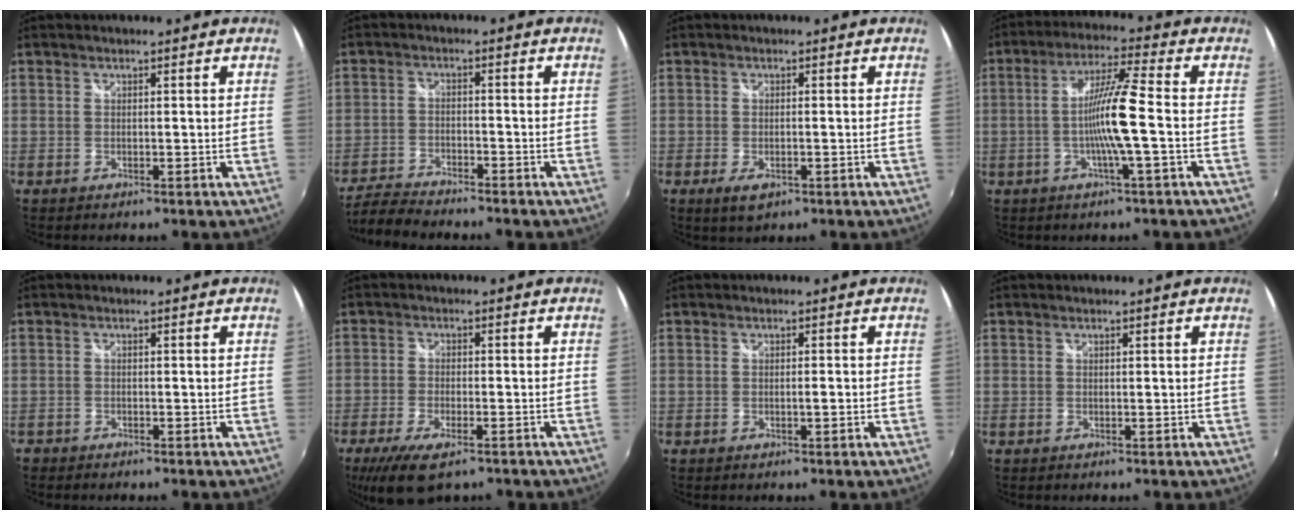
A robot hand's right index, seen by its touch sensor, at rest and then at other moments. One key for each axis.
{"total": 7.8, "fx": -7.2, "fy": 1.2, "fz": 2.7, "tx": -0.077, "ty": -0.019, "tz": -0.131}
{"total": 3.8, "fx": -1.5, "fy": 1.7, "fz": 3.0, "tx": -0.061, "ty": -0.010, "tz": -0.022}
{"total": 9.7, "fx": -1.8, "fy": -0.8, "fz": 9.5, "tx": -0.180, "ty": 0.001, "tz": -0.035}
{"total": 1.4, "fx": -1.3, "fy": 0.6, "fz": 0.0, "tx": -0.006, "ty": -0.005, "tz": -0.025}
{"total": 9.2, "fx": -6.2, "fy": 3.3, "fz": 6.0, "tx": -0.144, "ty": -0.031, "tz": -0.109}
{"total": 1.1, "fx": -0.2, "fy": 0.2, "fz": 1.1, "tx": -0.015, "ty": 0.001, "tz": -0.005}
{"total": 0.0}